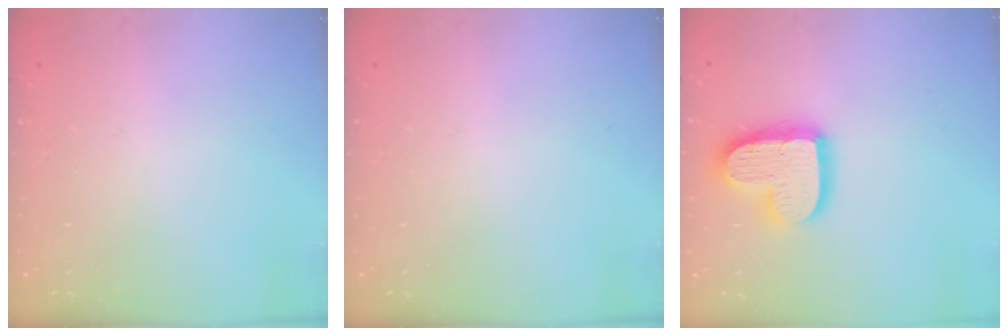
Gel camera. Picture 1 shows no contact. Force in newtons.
{"total": 0.0}
{"total": 15.6, "press": 15.5, "slide": 1.3}